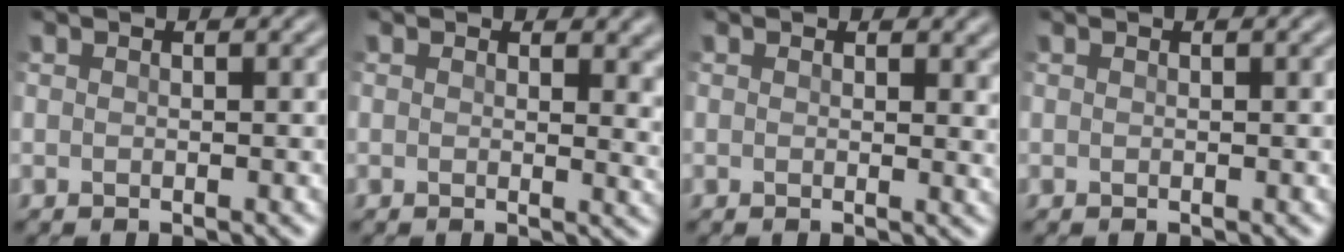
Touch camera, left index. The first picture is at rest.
{"total": 3.1, "force": [1.2, 1.4, 2.5], "torque": [-0.011, -0.003, 0.028]}
{"total": 1.3, "force": [0.7, 0.5, 1.0], "torque": [-0.003, 0.000, 0.017]}
{"total": 0.8, "force": [0.2, 0.3, 0.7], "torque": [-0.007, 0.000, 0.001]}